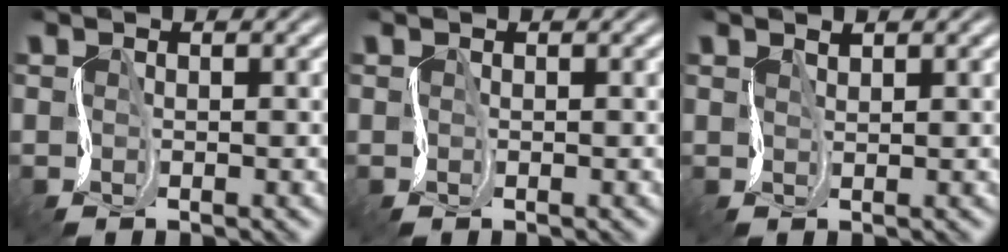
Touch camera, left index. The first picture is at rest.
{"total": 0.0}
{"total": 0.9, "force": [0.6, 0.2, 0.7], "torque": [-0.012, 0.001, 0.006]}